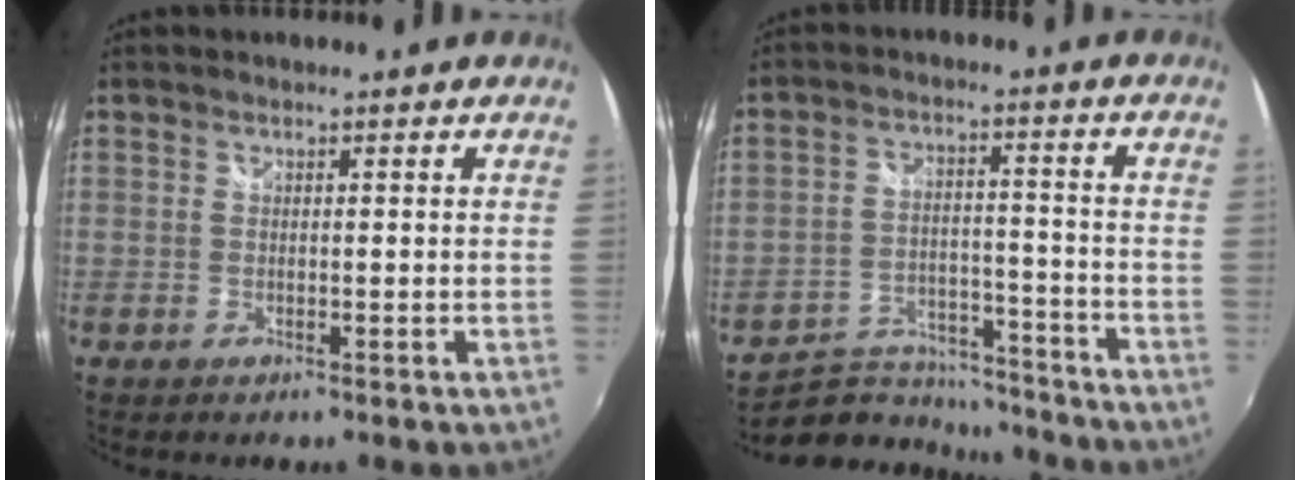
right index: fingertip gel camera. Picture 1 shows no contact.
{"total": 14.1, "force": [-12.6, 5.0, 3.8], "torque": [-0.091, 0.013, -0.182]}